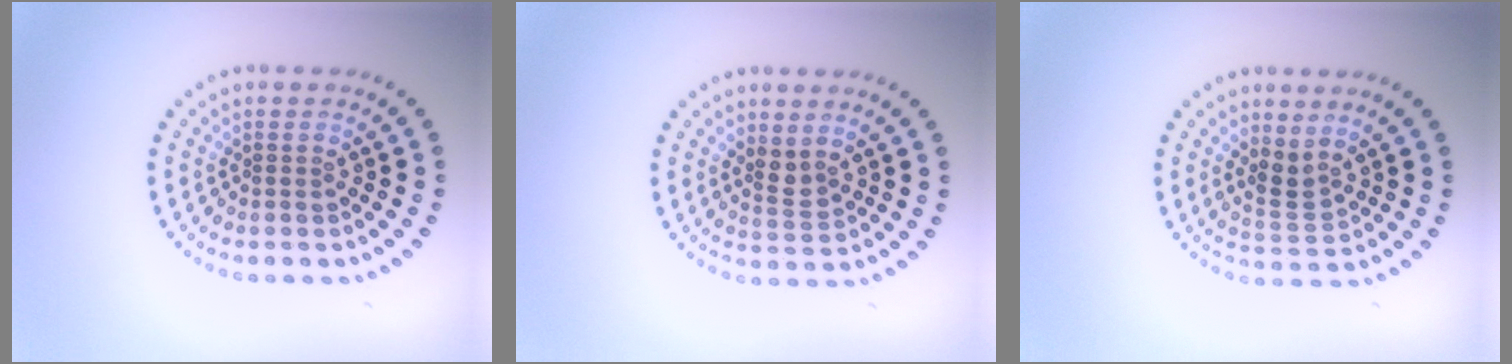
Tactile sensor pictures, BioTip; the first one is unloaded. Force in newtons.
{"total": 1.8, "press": 1.5, "slide": 1.0}
{"total": 2.2, "press": 1.5, "slide": 1.6}